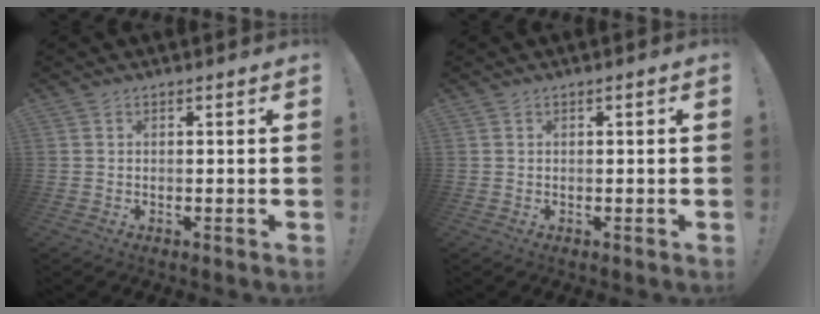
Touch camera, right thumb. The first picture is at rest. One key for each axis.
{"total": 0.6, "fx": -0.1, "fy": -0.1, "fz": 0.6, "tx": -0.013, "ty": 0.001, "tz": -0.003}